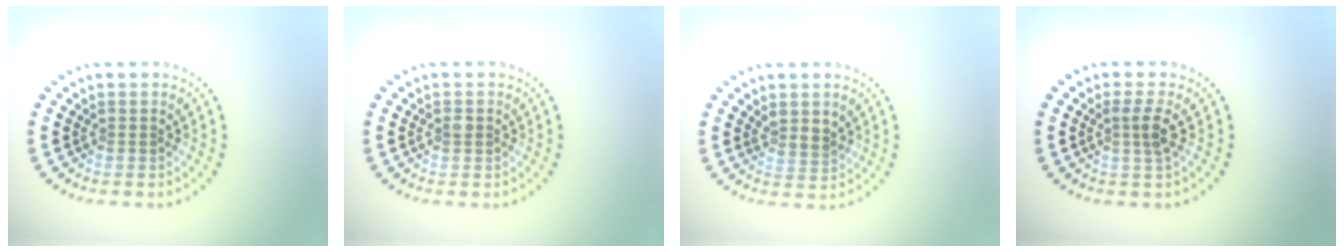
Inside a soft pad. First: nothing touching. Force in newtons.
{"total": 0.9, "press": 0.9, "slide": 0.1}
{"total": 1.5, "press": 1.2, "slide": 0.9}
{"total": 2.0, "press": 1.6, "slide": 1.3}